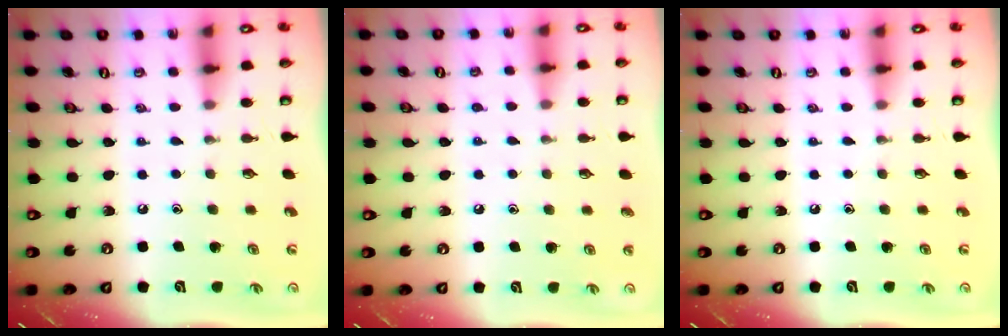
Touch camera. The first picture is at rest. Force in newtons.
{"total": 3.6, "press": 3.6, "slide": 0.3}
{"total": 0.0}